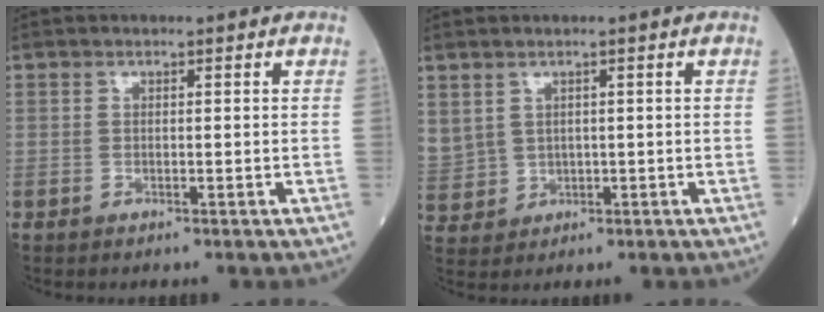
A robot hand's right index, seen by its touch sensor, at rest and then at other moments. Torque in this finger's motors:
{"motor_torque": [0.38, -0.25, 0.18, 0.05]}